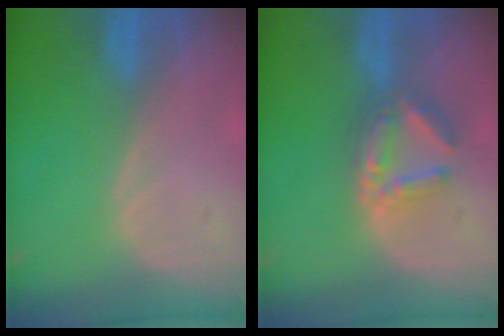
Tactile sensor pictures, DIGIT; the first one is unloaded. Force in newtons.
{"total": 5.9, "press": 5.5, "slide": 1.9}